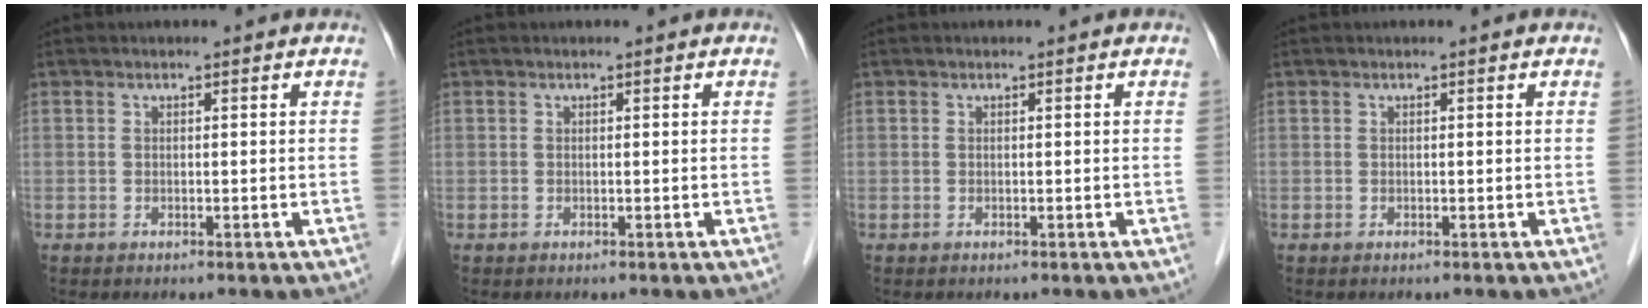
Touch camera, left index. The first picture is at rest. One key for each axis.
{"total": 0.0}
{"total": 0.0}
{"total": 0.0}